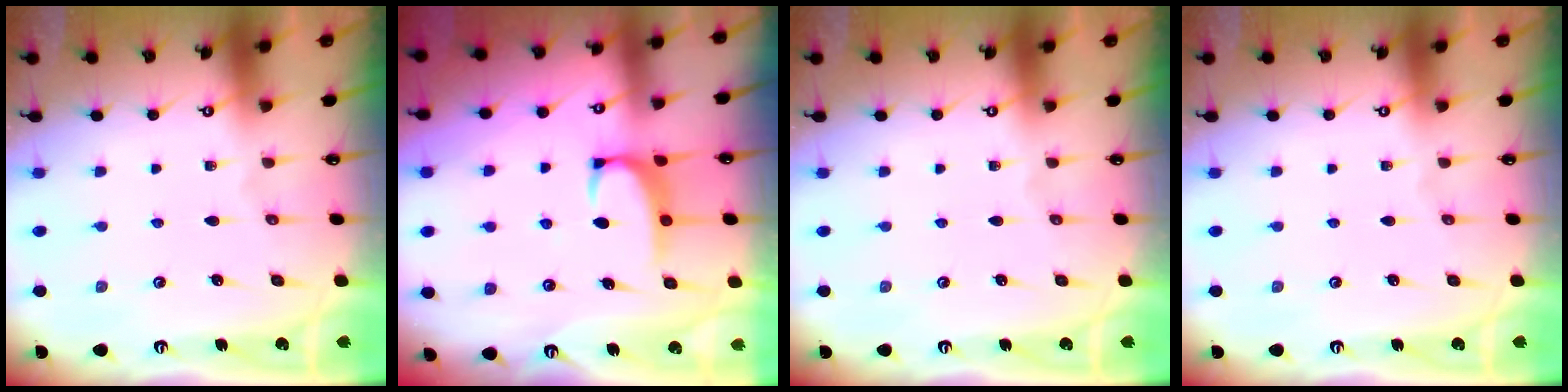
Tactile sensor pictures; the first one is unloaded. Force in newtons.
{"total": 2.3, "press": 2.2, "slide": 0.6}
{"total": 0.0}
{"total": 0.0}